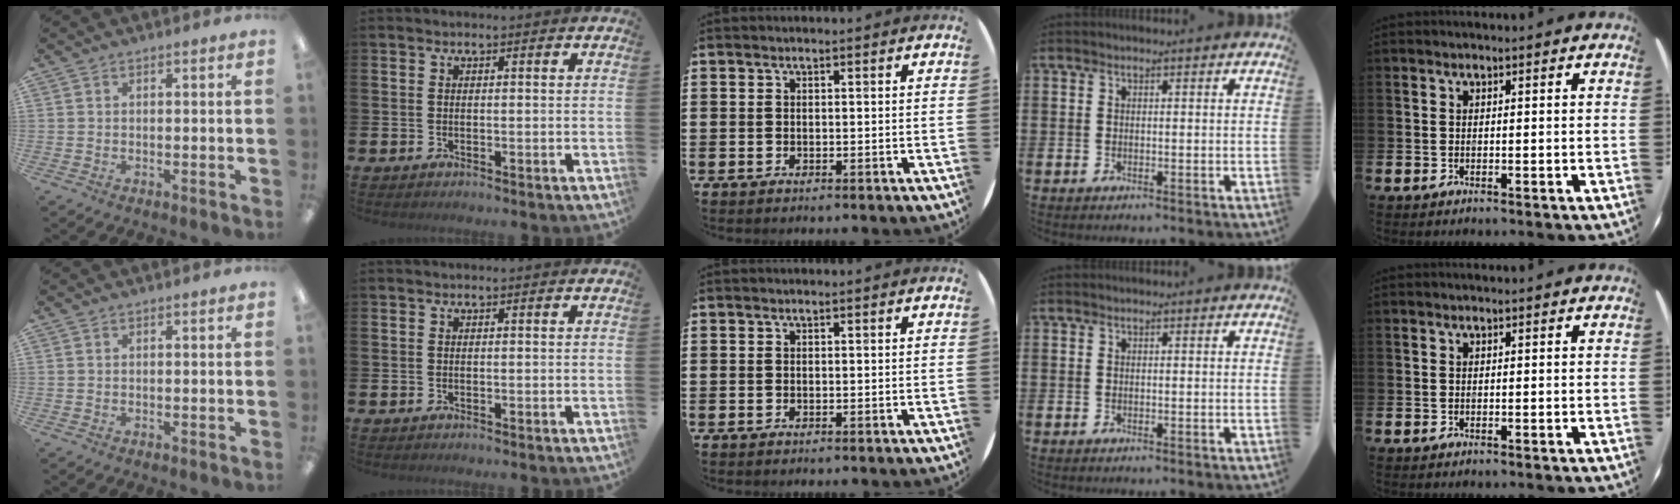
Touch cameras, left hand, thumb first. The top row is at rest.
{}